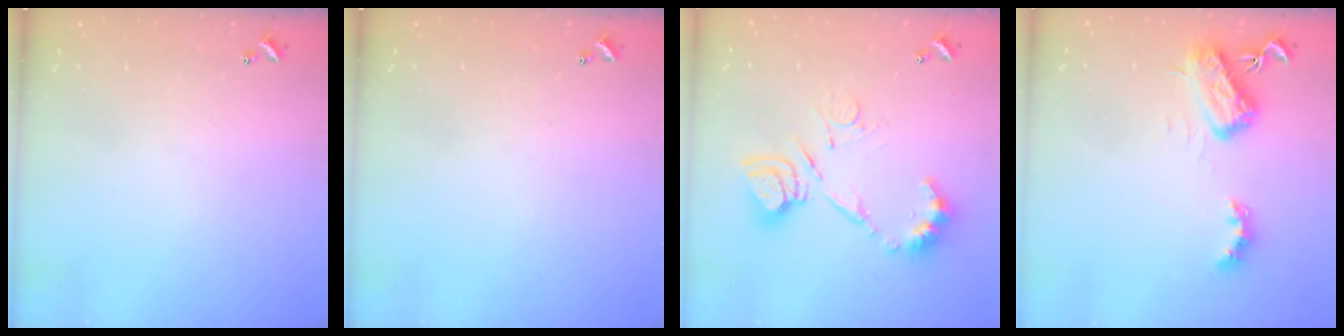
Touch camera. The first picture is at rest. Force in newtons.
{"total": 0.0}
{"total": 14.0, "press": 13.9, "slide": 1.4}
{"total": 5.7, "press": 5.7, "slide": 0.5}